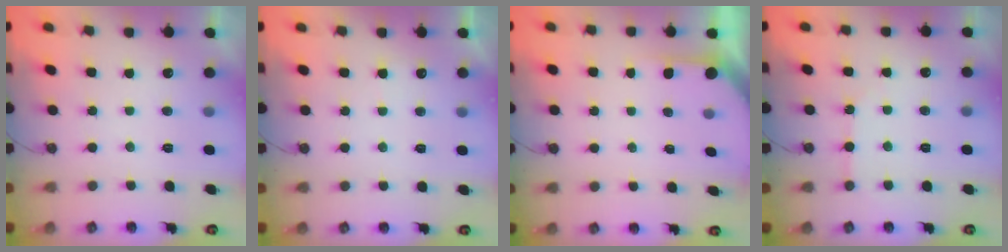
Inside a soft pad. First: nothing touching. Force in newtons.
{"total": 3.2, "press": 3.2, "slide": 0.4}
{"total": 2.3, "press": 2.3, "slide": 0.3}
{"total": 4.1, "press": 4.1, "slide": 0.7}